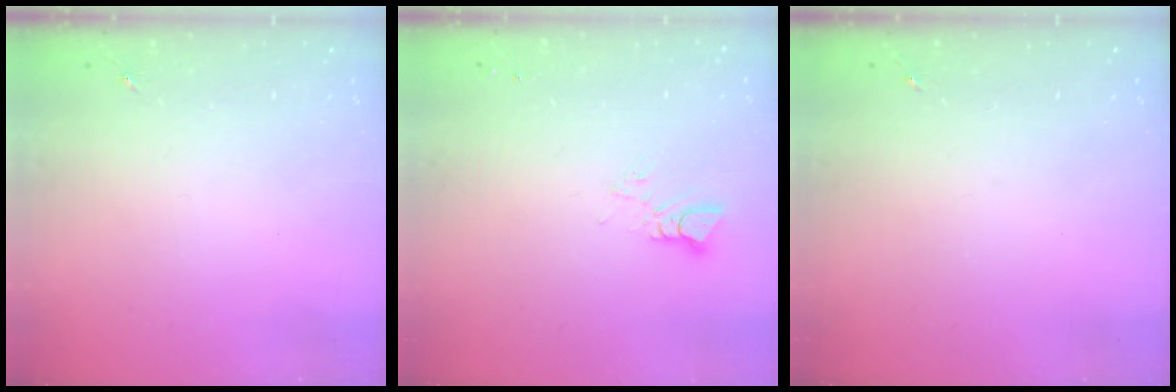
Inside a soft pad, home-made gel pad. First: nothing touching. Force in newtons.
{"total": 3.6, "press": 3.6, "slide": 0.2}
{"total": 0.0}